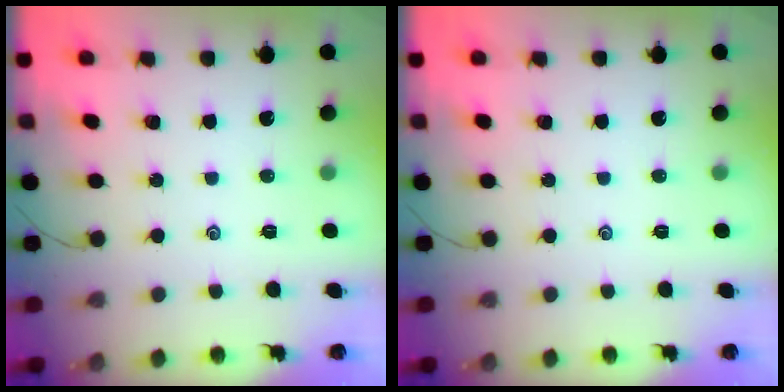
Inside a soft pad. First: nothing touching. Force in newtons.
{"total": 0.0}